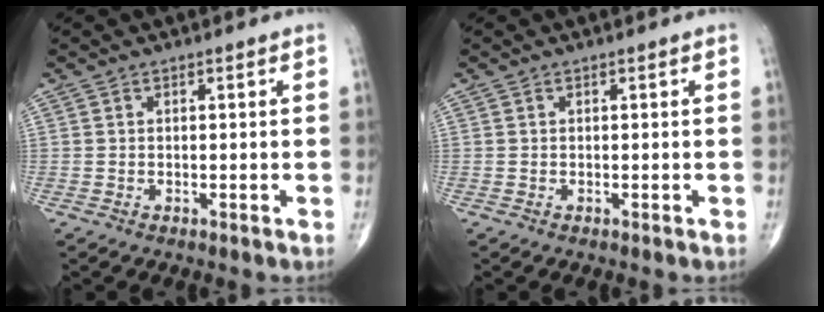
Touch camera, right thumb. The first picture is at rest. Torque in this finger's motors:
{"motor_torque": [0.00, 0.00, 0.06, 0.06, 0.00]}